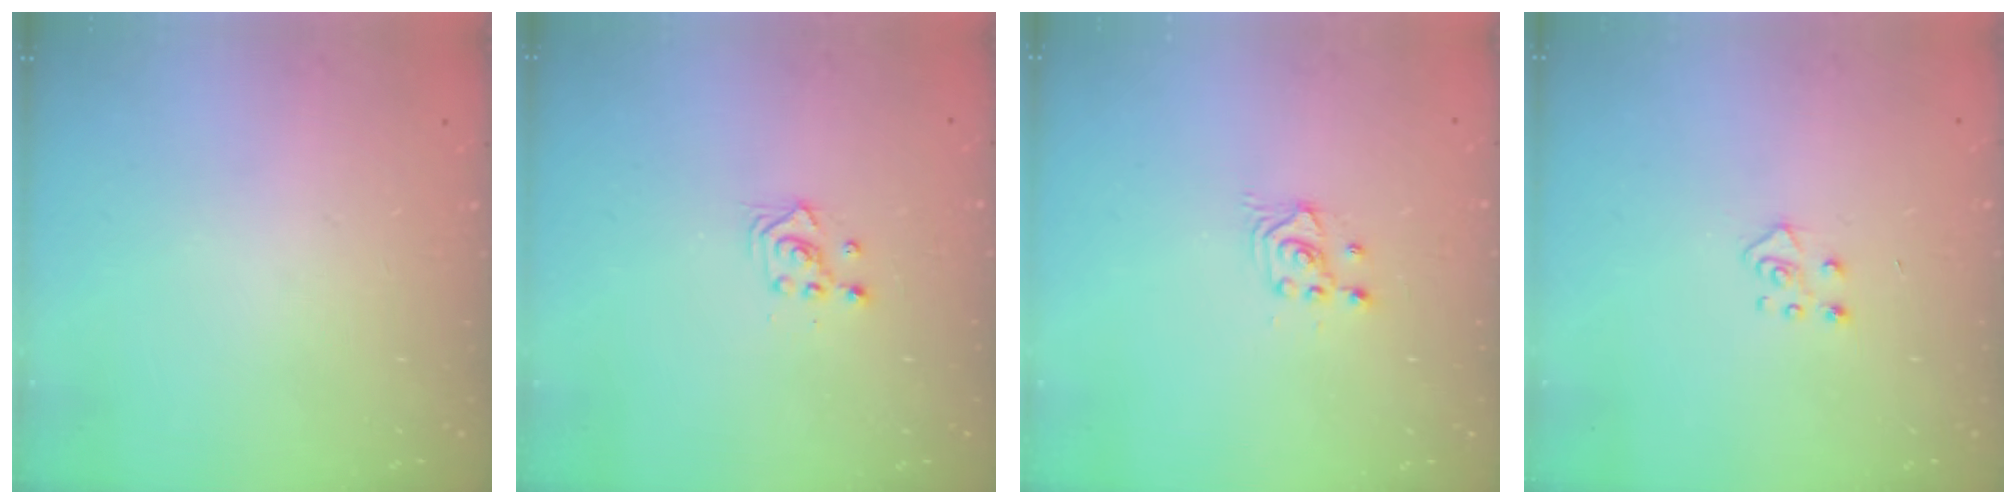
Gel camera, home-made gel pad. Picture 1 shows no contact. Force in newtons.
{"total": 2.3, "press": 2.3, "slide": 0.3}
{"total": 2.7, "press": 2.7, "slide": 0.2}
{"total": 5.5, "press": 5.5, "slide": 0.5}